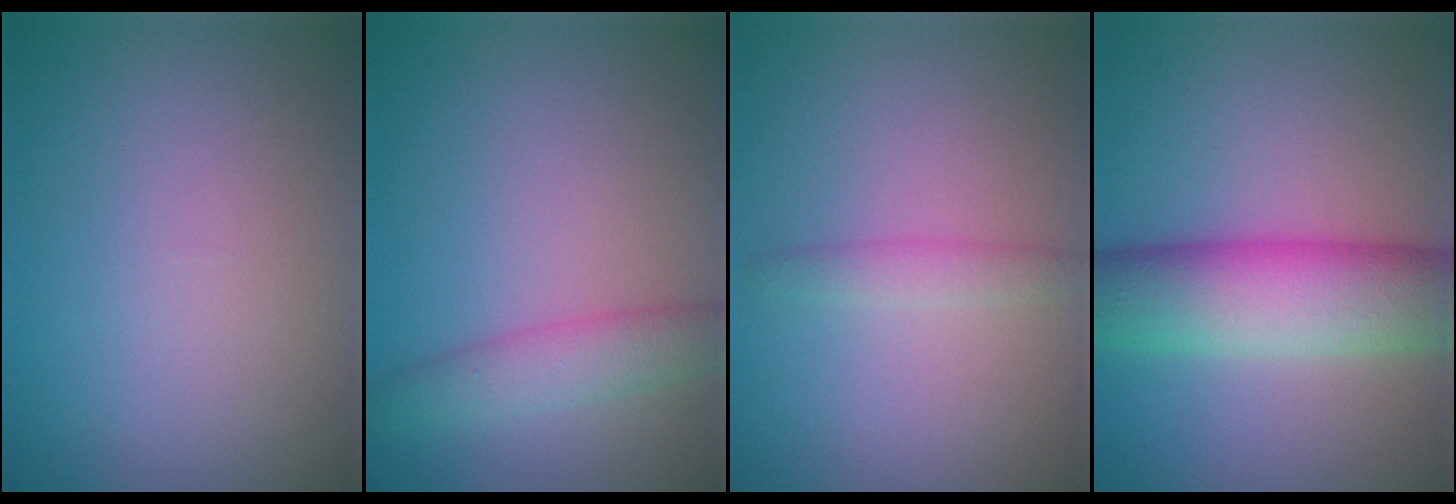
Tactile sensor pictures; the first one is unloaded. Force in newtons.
{"total": 3.2, "press": 3.1, "slide": 0.2}
{"total": 1.4, "press": 1.4, "slide": 0.0}
{"total": 9.0, "press": 9.0, "slide": 0.2}